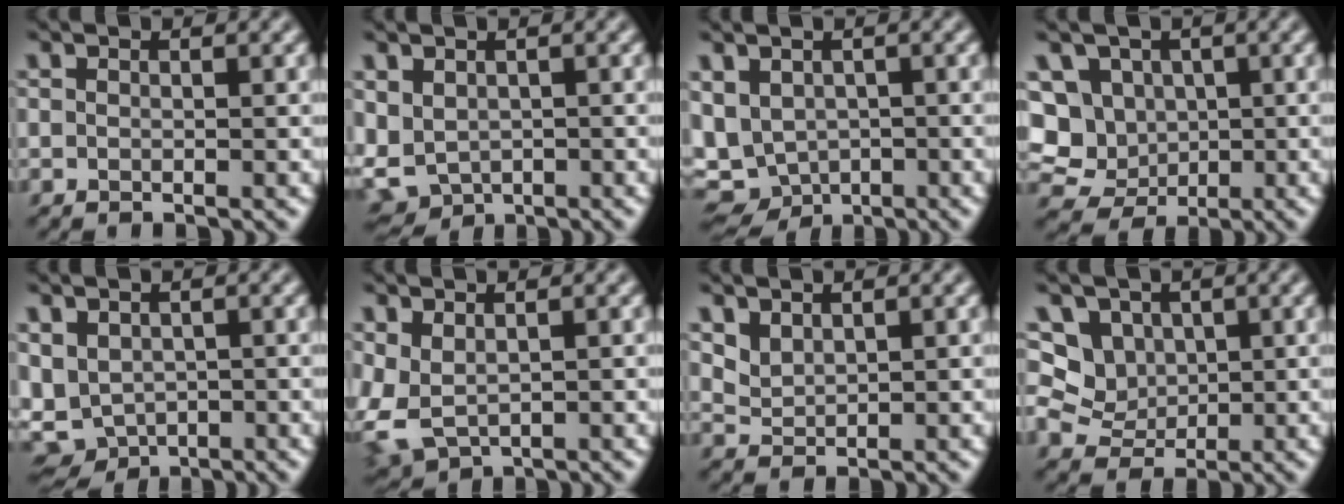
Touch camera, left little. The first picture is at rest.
{"total": 4.7, "force": [-0.3, 3.7, 2.9], "torque": [-0.076, -0.010, -0.001]}
{"total": 6.0, "force": [-1.1, 4.8, 3.4], "torque": [-0.067, -0.009, -0.005]}
{"total": 10.7, "force": [0.6, 9.8, 4.3], "torque": [-0.091, 0.018, -0.013]}
{"total": 5.4, "force": [-0.7, 4.3, 3.2], "torque": [-0.078, -0.010, -0.004]}
{"total": 4.2, "force": [-0.2, 2.8, 3.1], "torque": [-0.088, -0.008, 0.001]}
{"total": 1.6, "force": [1.1, 1.0, 0.7], "torque": [-0.023, -0.003, 0.026]}
{"total": 5.2, "force": [1.4, 4.5, 2.2], "torque": [-0.035, 0.005, 0.014]}